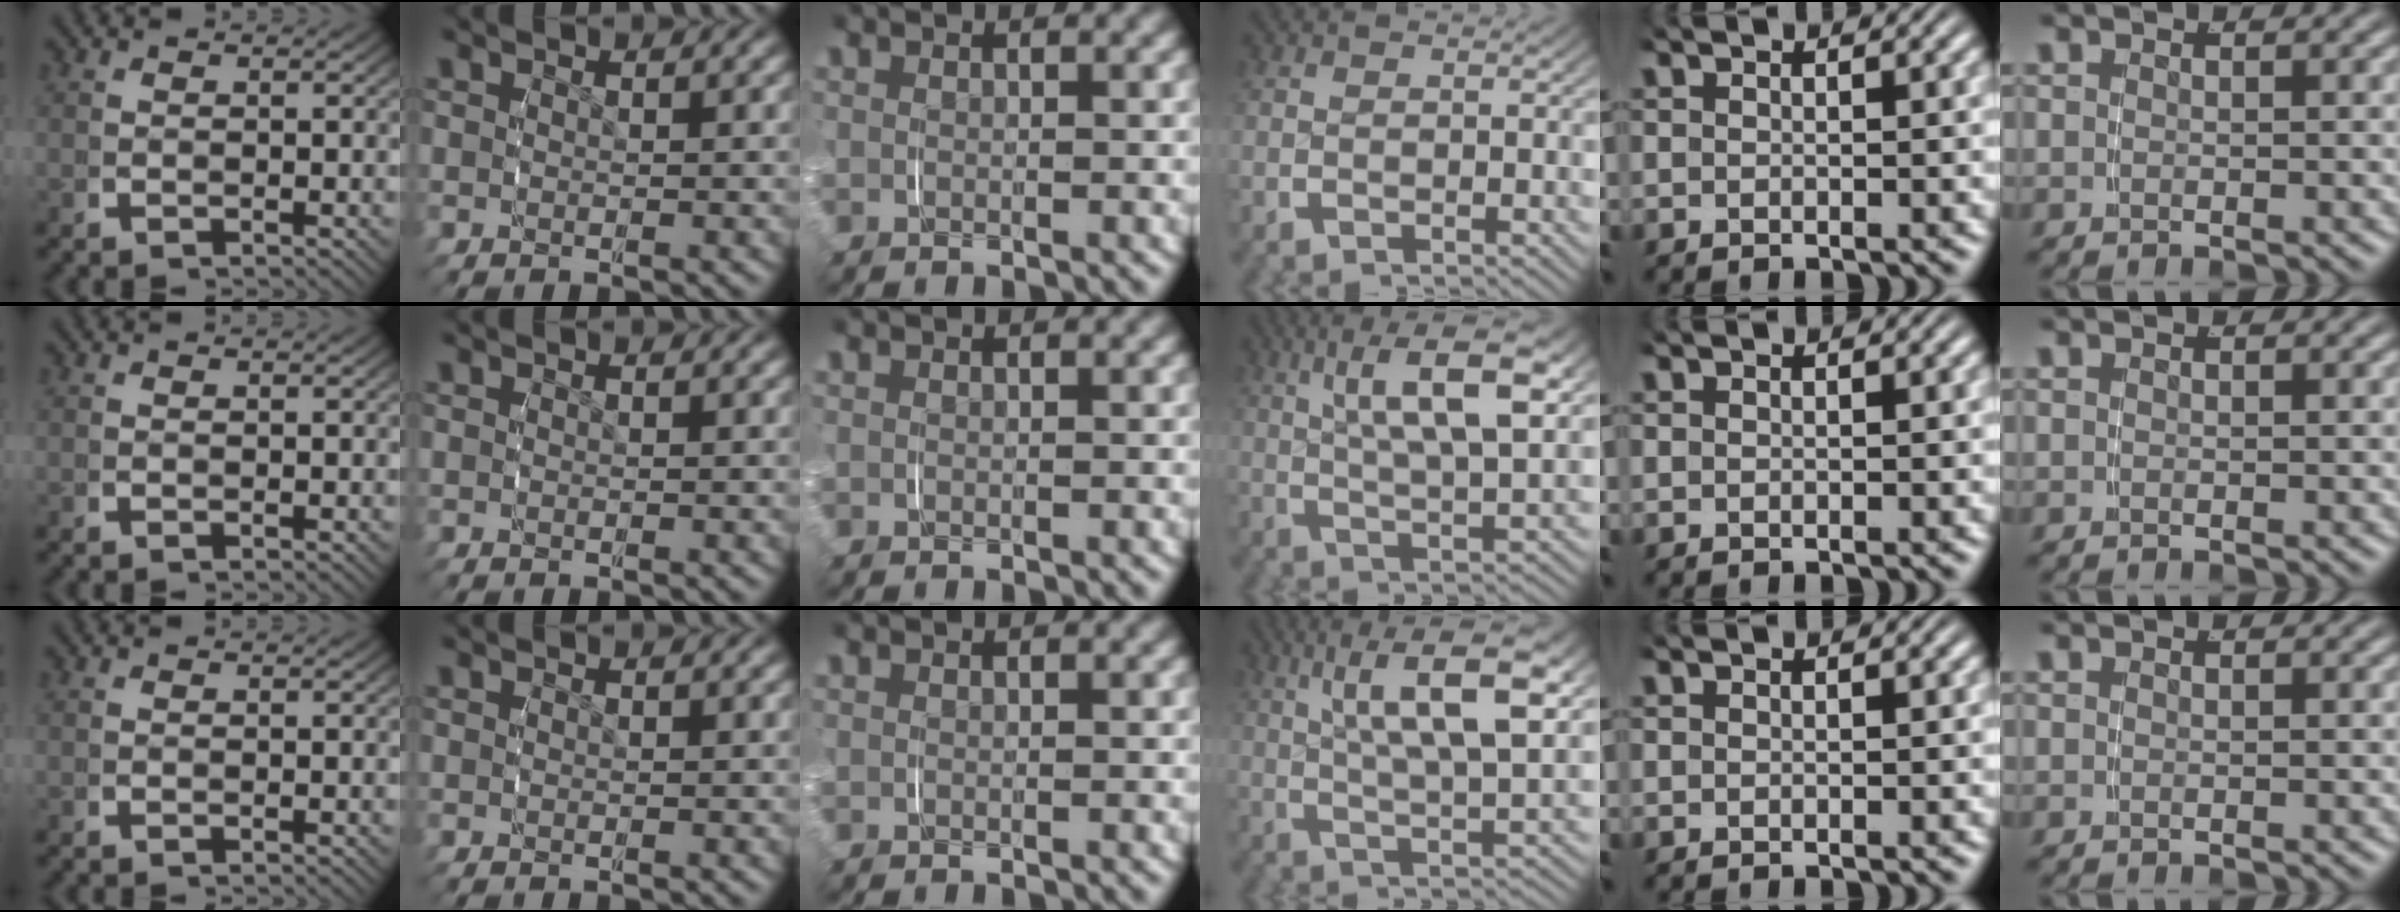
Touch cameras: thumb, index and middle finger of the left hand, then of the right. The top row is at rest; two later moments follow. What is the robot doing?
{"motion": "grasp_and_lifting", "object": "measuring cup"}